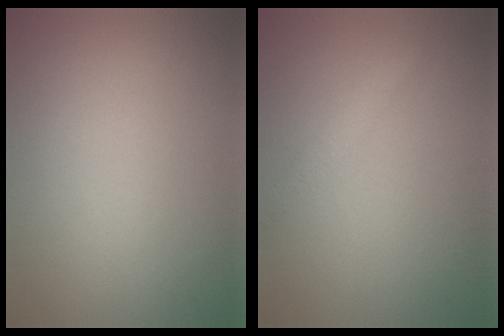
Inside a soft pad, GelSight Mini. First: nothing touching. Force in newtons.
{"total": 1.3, "press": 1.3, "slide": 0.1}